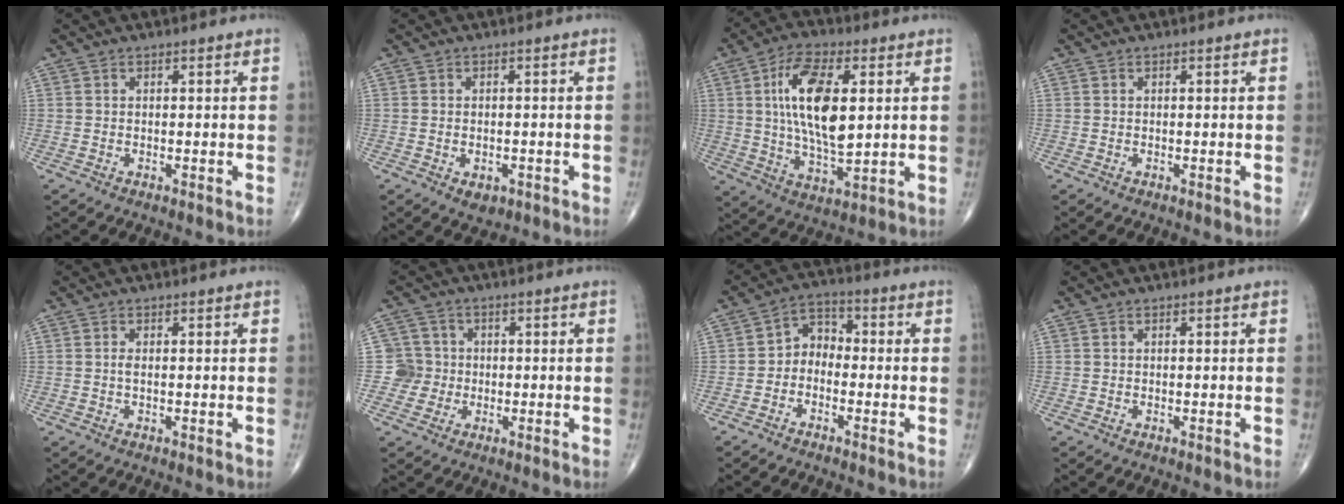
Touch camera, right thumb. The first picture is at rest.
{"total": 3.0, "force": [-1.2, 1.9, 1.9], "torque": [-0.021, 0.002, -0.008]}
{"total": 15.9, "force": [3.0, 6.9, 14.0], "torque": [-0.248, -0.012, 0.055]}
{"total": 0.0}
{"total": 1.0, "force": [0.0, 0.2, 1.0], "torque": [-0.022, -0.004, -0.002]}
{"total": 4.7, "force": [-0.6, 4.6, -0.3], "torque": [0.038, 0.014, -0.019]}
{"total": 5.1, "force": [-1.5, 4.0, 2.9], "torque": [-0.025, 0.030, -0.043]}
{"total": 0.0}